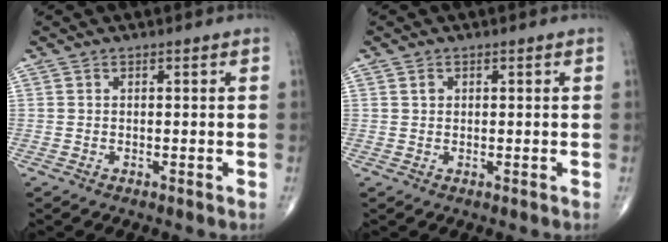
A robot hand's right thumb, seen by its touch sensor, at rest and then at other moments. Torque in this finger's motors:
{"motor_torque": [-0.40, -0.09, 0.06, -0.02, -0.01]}